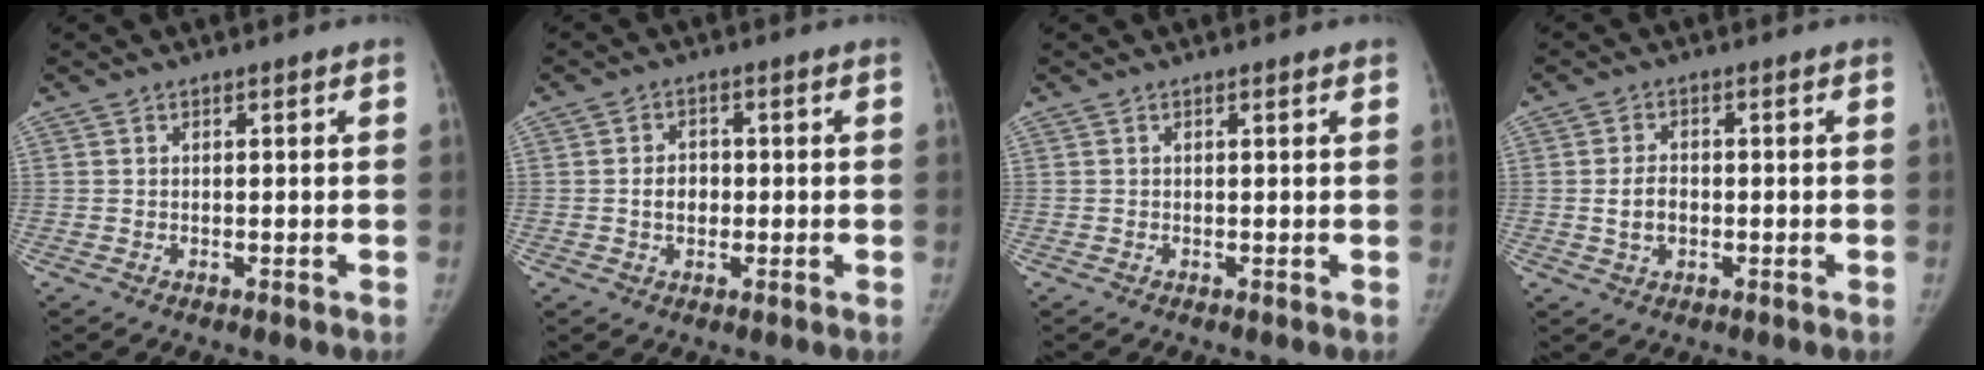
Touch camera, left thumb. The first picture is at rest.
{"total": 3.8, "force": [-0.3, 3.0, 2.4], "torque": [-0.027, 0.009, -0.007]}
{"total": 0.5, "force": [0.4, 0.0, 0.3], "torque": [-0.006, 0.001, 0.005]}
{"total": 4.2, "force": [-0.5, 2.9, 3.0], "torque": [-0.051, 0.008, -0.008]}